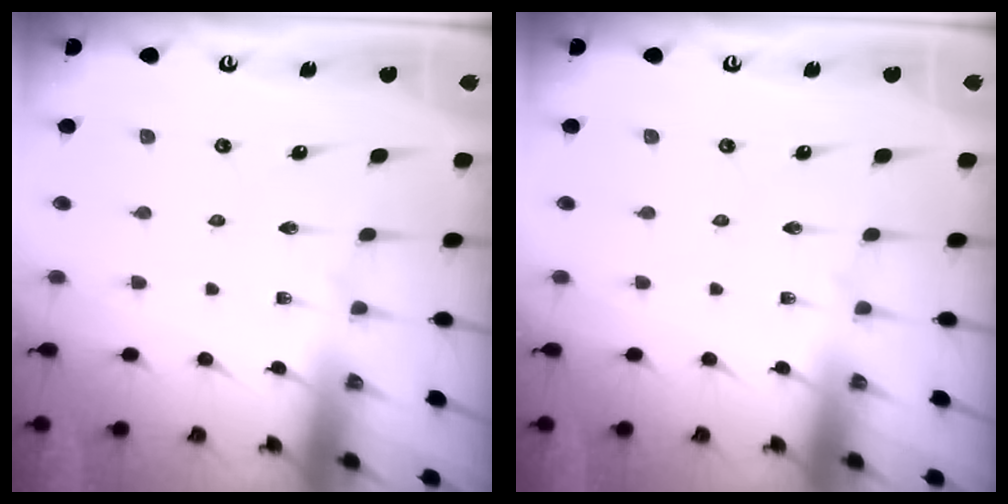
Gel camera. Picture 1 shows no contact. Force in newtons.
{"total": 0.0}